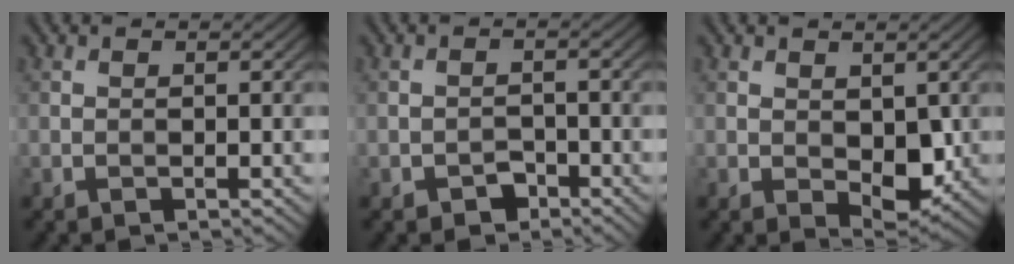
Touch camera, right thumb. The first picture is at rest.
{"total": 2.1, "force": [-1.4, 1.2, 0.8], "torque": [-0.011, 0.004, -0.027]}
{"total": 4.5, "force": [0.2, 2.8, 3.5], "torque": [-0.063, -0.013, 0.011]}